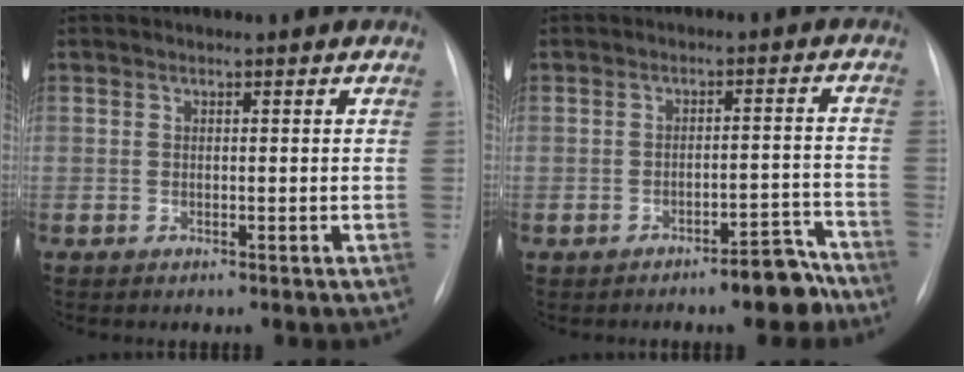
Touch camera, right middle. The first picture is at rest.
{"total": 5.0, "force": [-4.1, 1.2, 2.6], "torque": [-0.021, 0.023, -0.056]}